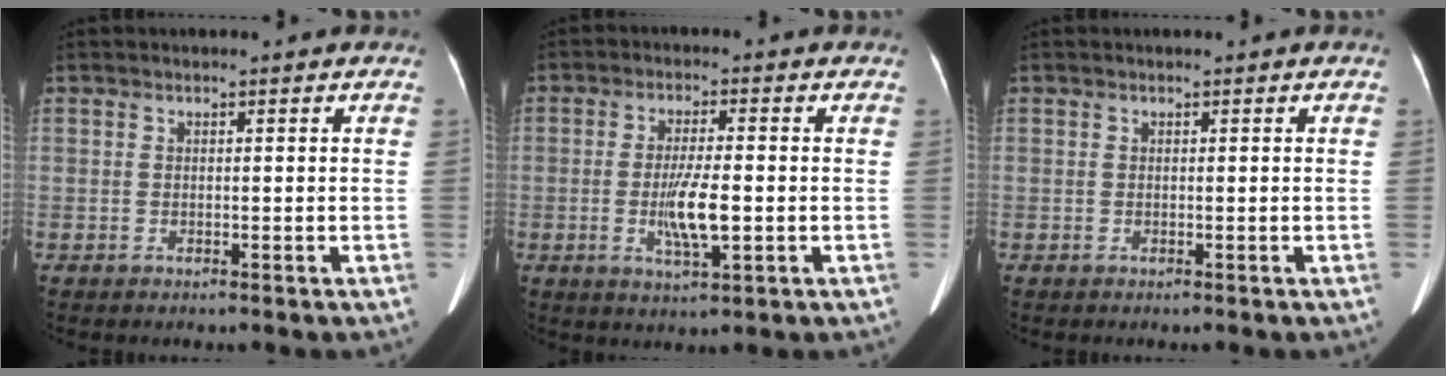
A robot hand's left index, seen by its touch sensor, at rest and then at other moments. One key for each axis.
{"total": 5.9, "fx": -1.6, "fy": 0.9, "fz": 5.6, "tx": -0.109, "ty": -0.028, "tz": -0.029}
{"total": 0.0}